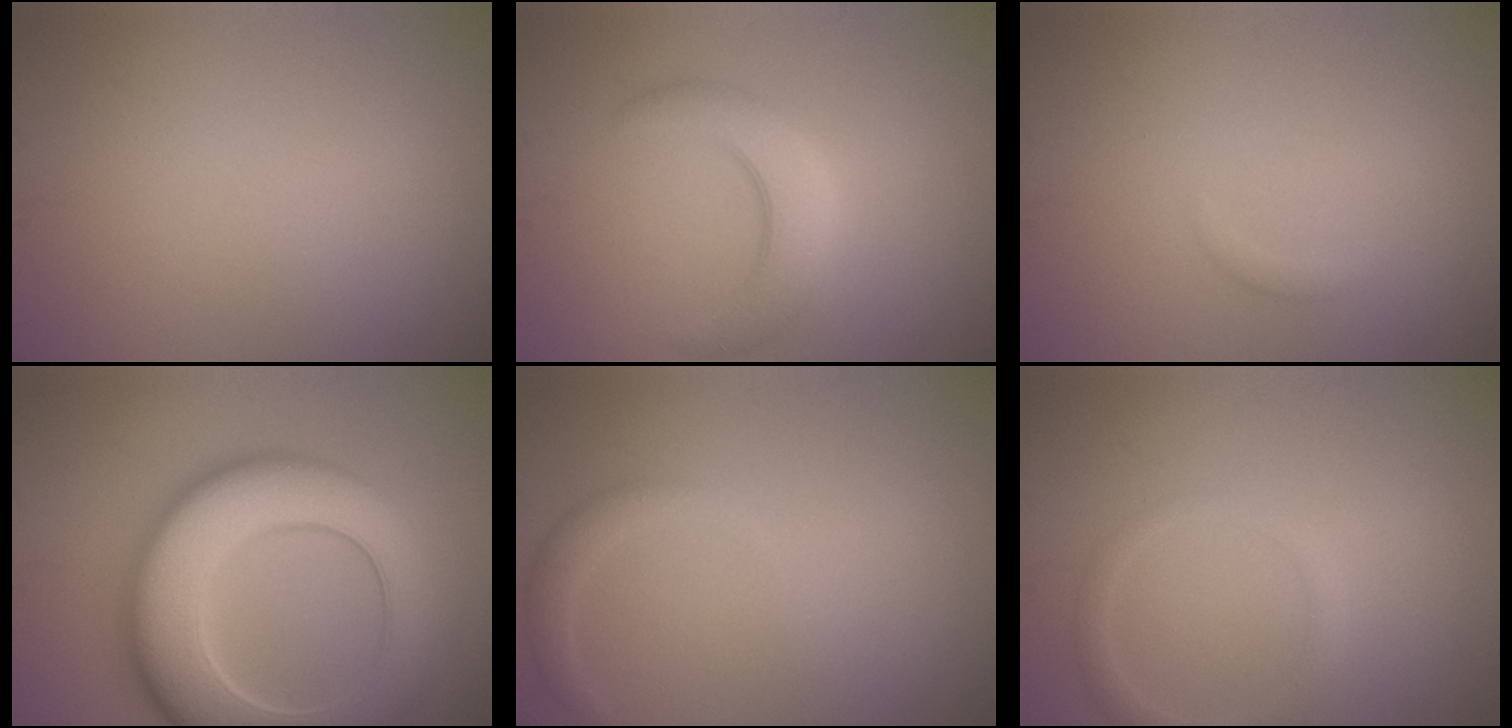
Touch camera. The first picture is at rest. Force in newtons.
{"total": 3.8, "press": 3.8, "slide": 0.1}
{"total": 0.5, "press": 0.5, "slide": 0.0}
{"total": 11.9, "press": 11.9, "slide": 0.3}
{"total": 1.5, "press": 1.5, "slide": 0.2}
{"total": 1.7, "press": 1.7, "slide": 0.1}